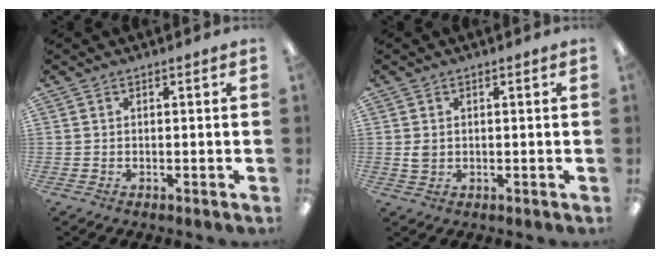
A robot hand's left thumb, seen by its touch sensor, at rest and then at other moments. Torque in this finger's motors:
{"motor_torque": [-0.04, 0.08, 0.01, 0.00, 0.03]}